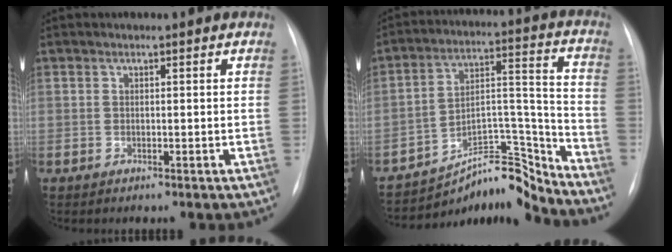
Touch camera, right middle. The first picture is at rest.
{"total": 10.3, "force": [-10.1, 1.2, 1.6], "torque": [-0.011, 0.073, -0.172]}